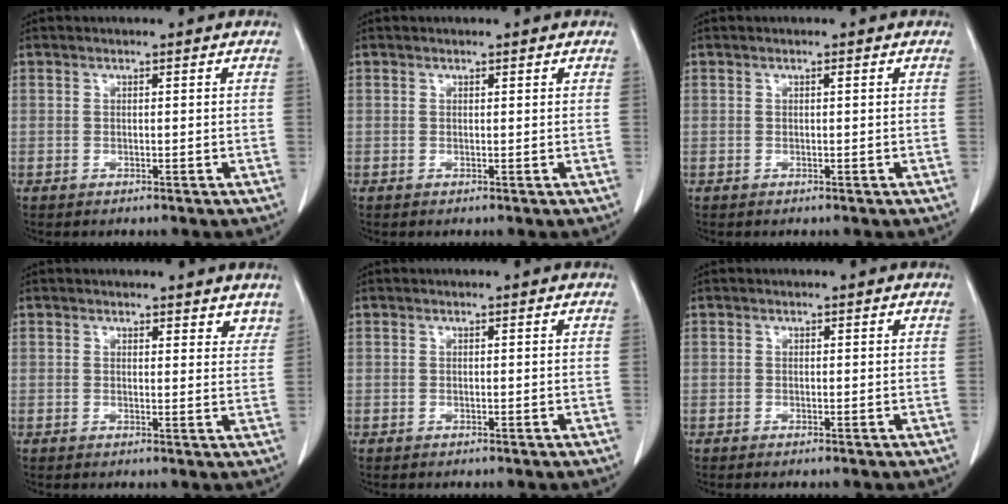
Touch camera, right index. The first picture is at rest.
{"total": 0.0}
{"total": 0.0}
{"total": 4.2, "force": [3.7, 1.7, 1.1], "torque": [0.009, -0.008, 0.034]}
{"total": 0.0}
{"total": 0.0}